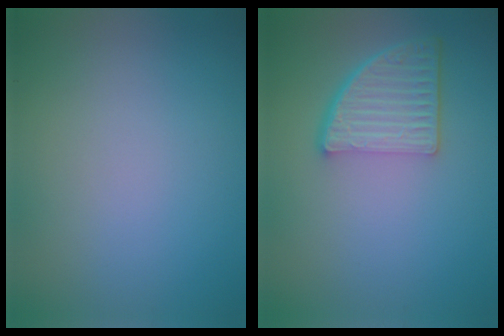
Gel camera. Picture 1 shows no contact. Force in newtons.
{"total": 5.0, "press": 3.7, "slide": 3.4}